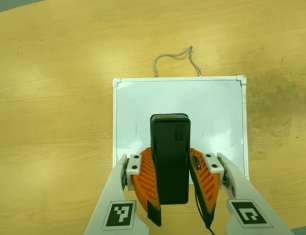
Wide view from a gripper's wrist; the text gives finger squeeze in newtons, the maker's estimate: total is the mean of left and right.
{"total": 6.7, "left": 5.7, "right": 7.7}